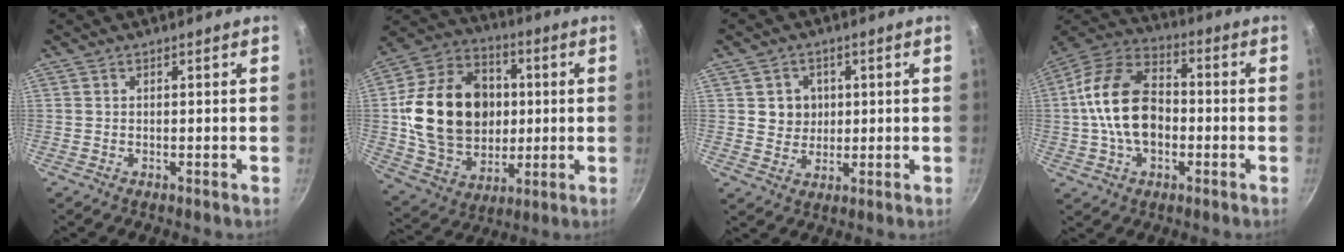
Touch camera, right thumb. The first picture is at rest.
{"total": 23.4, "force": [1.6, 18.2, 14.6], "torque": [-0.221, 0.019, 0.034]}
{"total": 5.2, "force": [1.0, 4.8, 1.7], "torque": [0.002, 0.000, 0.019]}
{"total": 16.6, "force": [-1.5, 11.1, 12.3], "torque": [-0.195, 0.039, -0.040]}